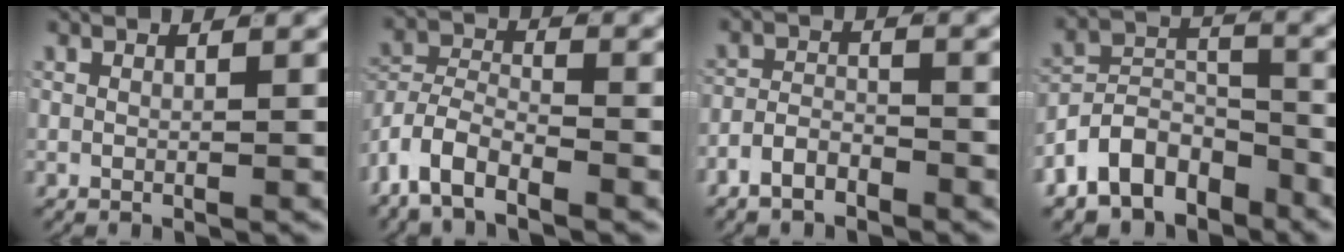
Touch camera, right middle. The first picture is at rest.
{"total": 6.6, "force": [-2.8, 5.1, 3.1], "torque": [-0.080, -0.019, -0.060]}
{"total": 3.4, "force": [-2.7, 1.7, 1.1], "torque": [-0.011, 0.002, -0.055]}
{"total": 8.8, "force": [-5.5, 5.5, 4.0], "torque": [-0.049, -0.014, -0.092]}